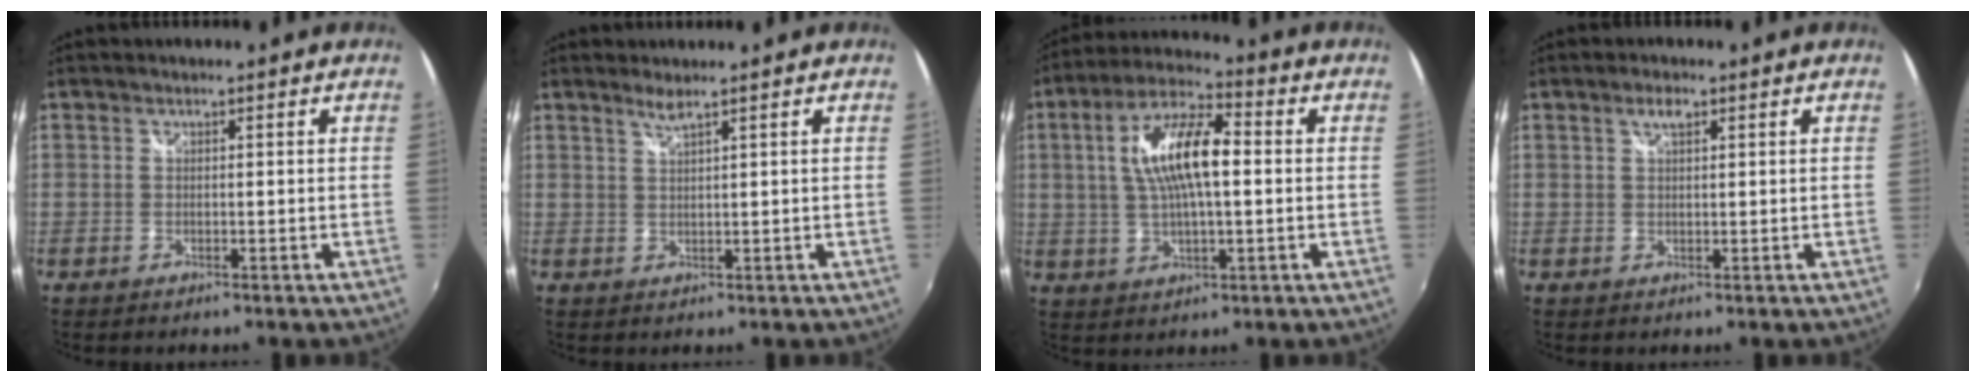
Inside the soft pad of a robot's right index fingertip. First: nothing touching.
{"total": 1.7, "force": [1.4, -0.4, 0.9], "torque": [-0.018, -0.002, 0.027]}
{"total": 12.6, "force": [1.3, 4.3, 11.8], "torque": [-0.222, 0.017, 0.022]}
{"total": 2.0, "force": [1.1, 0.7, 1.5], "torque": [-0.027, 0.005, 0.017]}